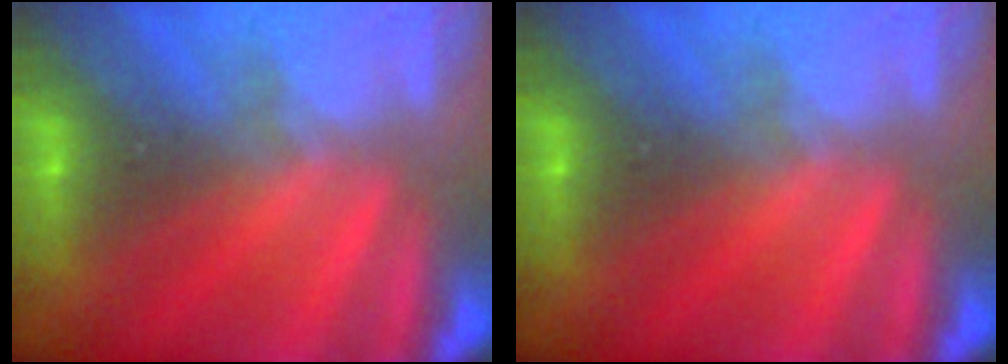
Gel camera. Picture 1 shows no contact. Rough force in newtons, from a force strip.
{"total": 0.0}